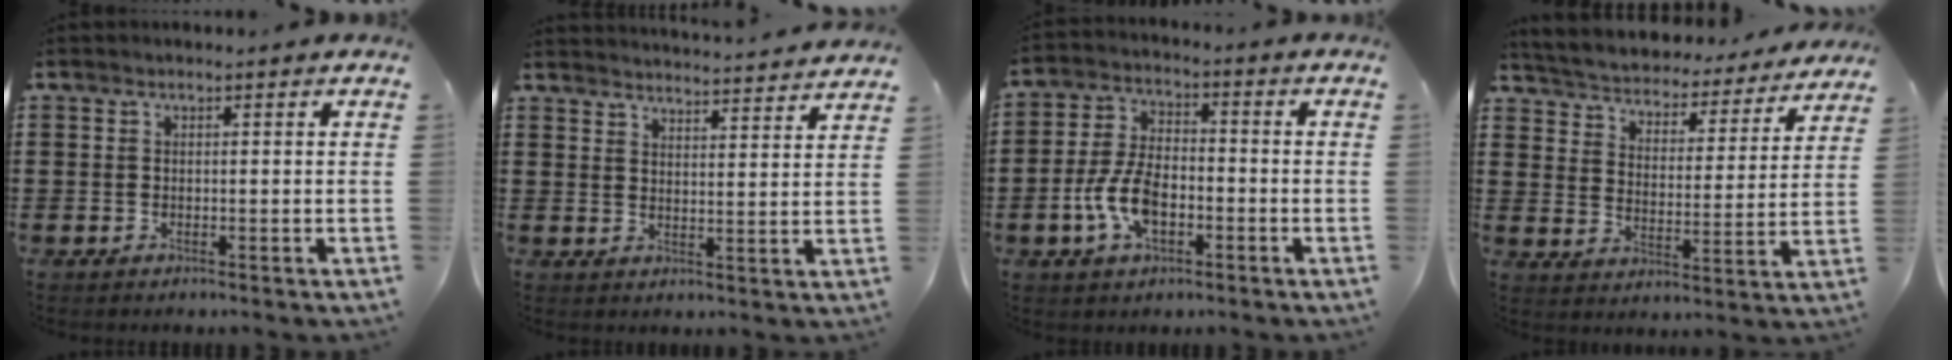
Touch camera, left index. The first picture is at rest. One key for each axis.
{"total": 3.6, "fx": 3.6, "fy": -0.6, "fz": -0.1, "tx": -0.004, "ty": -0.030, "tz": 0.060}
{"total": 8.1, "fx": -2.7, "fy": 4.3, "fz": 6.3, "tx": -0.154, "ty": -0.001, "tz": -0.057}
{"total": 3.5, "fx": 3.5, "fy": 0.3, "fz": 0.0, "tx": -0.026, "ty": -0.036, "tz": 0.050}